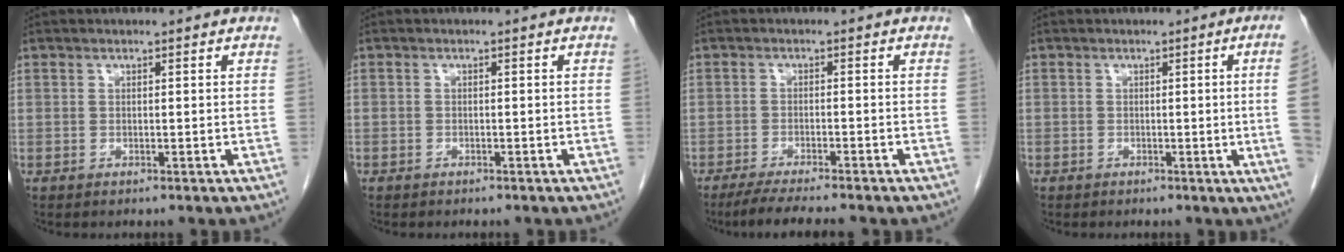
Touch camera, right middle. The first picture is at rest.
{"total": 0.8, "force": [-0.6, 0.5, 0.0], "torque": [-0.005, 0.003, -0.011]}
{"total": 7.1, "force": [-6.0, 0.1, 3.8], "torque": [-0.056, -0.017, -0.095]}
{"total": 5.5, "force": [-0.5, -1.9, 5.1], "torque": [-0.045, -0.008, -0.006]}